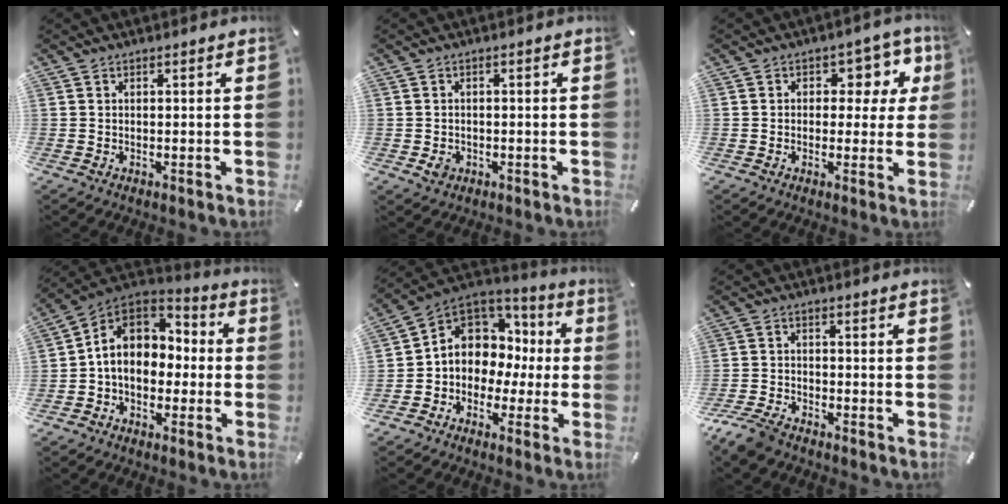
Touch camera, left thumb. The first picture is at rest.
{"total": 2.5, "force": [-0.8, 2.1, 1.1], "torque": [-0.010, 0.001, -0.016]}
{"total": 7.6, "force": [2.4, 5.4, 4.8], "torque": [-0.051, -0.014, 0.034]}
{"total": 10.0, "force": [-1.0, 8.3, 5.5], "torque": [-0.114, 0.016, -0.017]}
{"total": 8.0, "force": [1.0, 7.5, 2.5], "torque": [-0.051, -0.020, 0.024]}
{"total": 6.1, "force": [-5.2, 2.1, 2.4], "torque": [-0.065, 0.013, -0.105]}